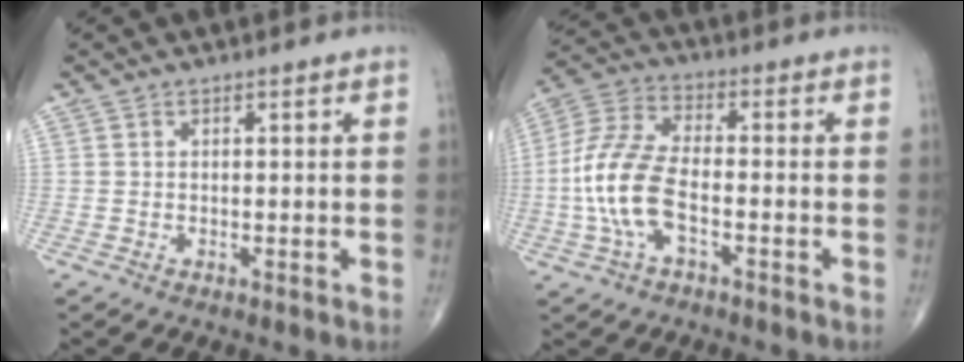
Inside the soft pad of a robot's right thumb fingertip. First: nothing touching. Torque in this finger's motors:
{"motor_torque": [0.38, 0.25, 1.14, -0.20, 0.49]}